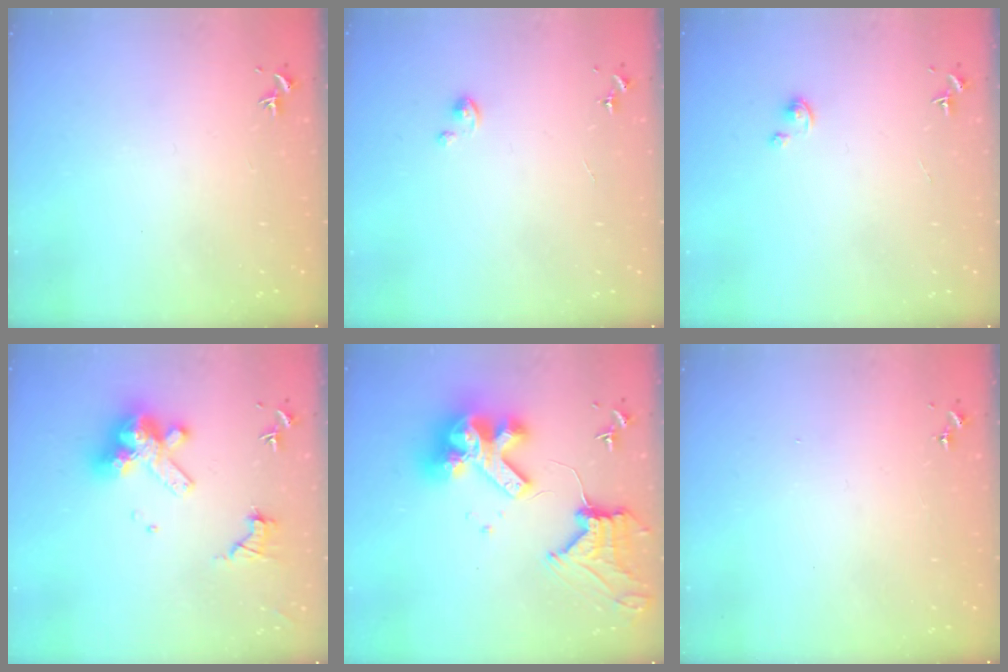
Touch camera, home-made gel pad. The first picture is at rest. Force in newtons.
{"total": 1.1, "press": 1.1, "slide": 0.3}
{"total": 2.4, "press": 2.4, "slide": 0.3}
{"total": 14.4, "press": 14.3, "slide": 1.7}
{"total": 20.8, "press": 20.7, "slide": 2.7}
{"total": 0.0}